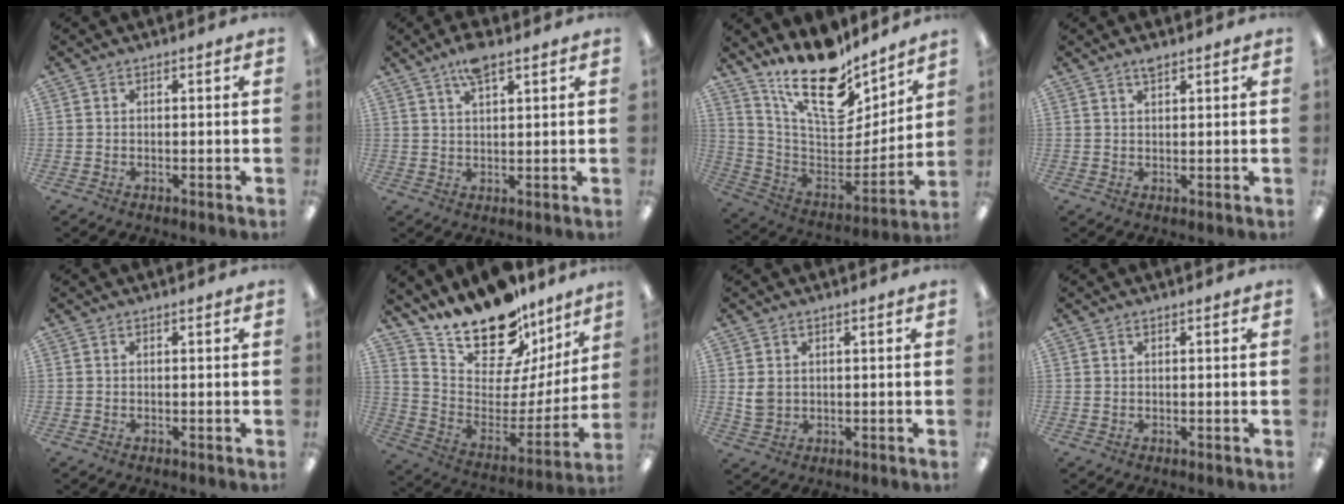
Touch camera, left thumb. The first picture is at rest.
{"total": 5.6, "force": [3.9, 1.5, 3.6], "torque": [-0.065, -0.009, 0.065]}
{"total": 21.0, "force": [16.0, 8.1, 10.9], "torque": [-0.180, -0.122, 0.280]}
{"total": 2.0, "force": [1.7, 0.4, 1.0], "torque": [-0.016, -0.003, 0.029]}
{"total": 0.0}
{"total": 18.8, "force": [16.7, 6.9, 5.4], "torque": [-0.110, -0.137, 0.296]}
{"total": 3.7, "force": [1.1, 2.9, 2.0], "torque": [-0.031, 0.001, 0.021]}
{"total": 0.5, "force": [0.4, 0.2, 0.2], "torque": [-0.005, 0.003, 0.007]}